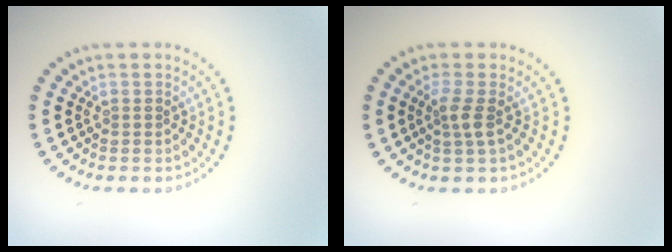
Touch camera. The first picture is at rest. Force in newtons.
{"total": 1.7, "press": 1.4, "slide": 1.0}